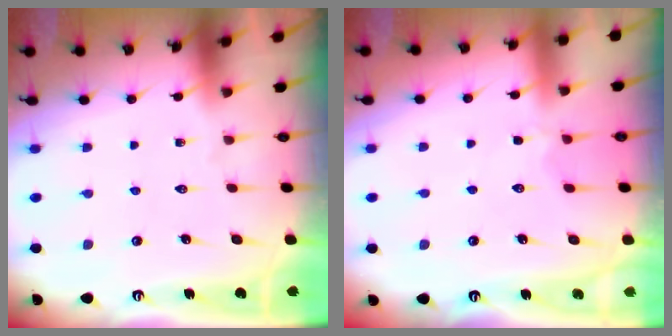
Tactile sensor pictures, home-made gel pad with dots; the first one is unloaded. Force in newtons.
{"total": 2.2, "press": 2.2, "slide": 0.5}